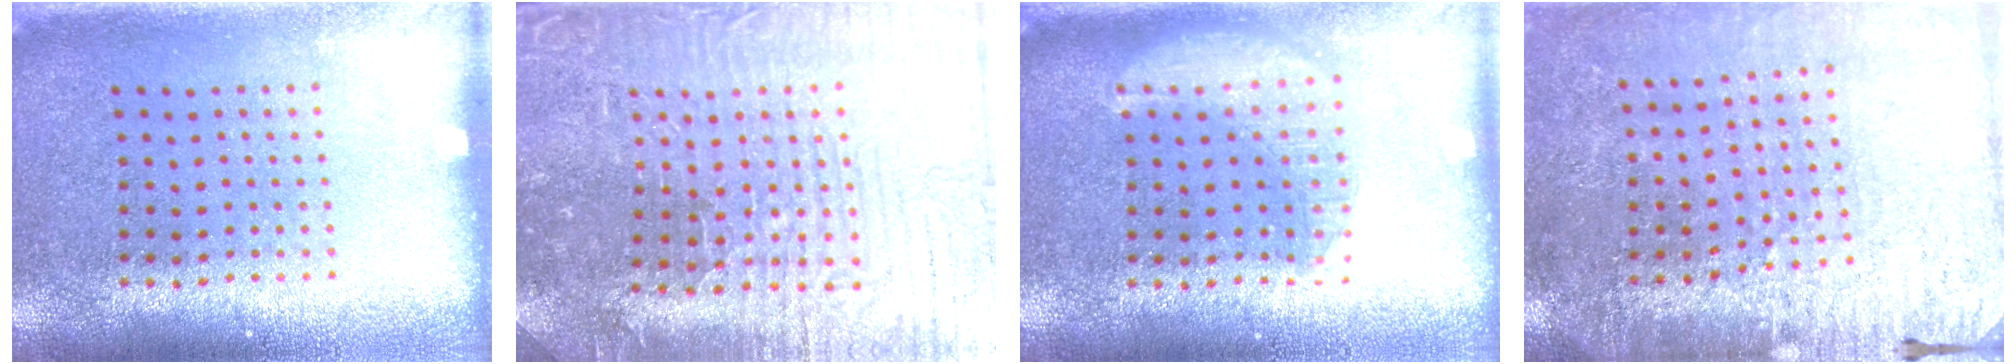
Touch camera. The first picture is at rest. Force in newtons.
{"total": 4.2, "press": 4.1, "slide": 0.6}
{"total": 1.6, "press": 1.6, "slide": 0.2}
{"total": 2.9, "press": 2.9, "slide": 0.3}